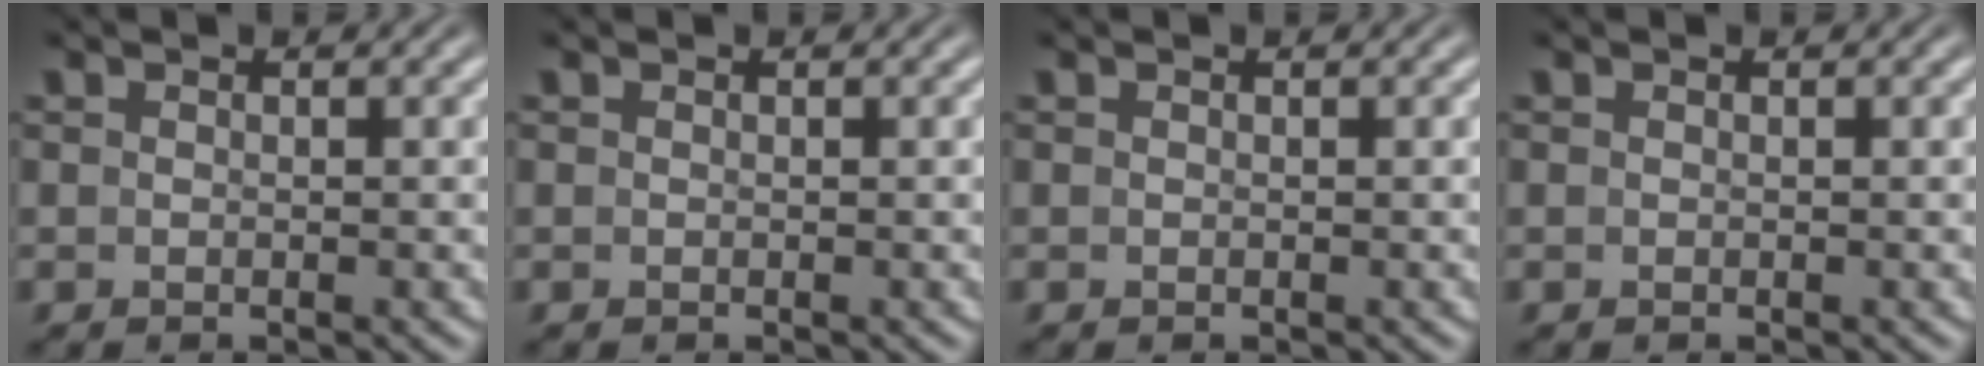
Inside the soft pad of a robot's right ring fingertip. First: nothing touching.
{"total": 0.0}
{"total": 0.0}
{"total": 0.0}